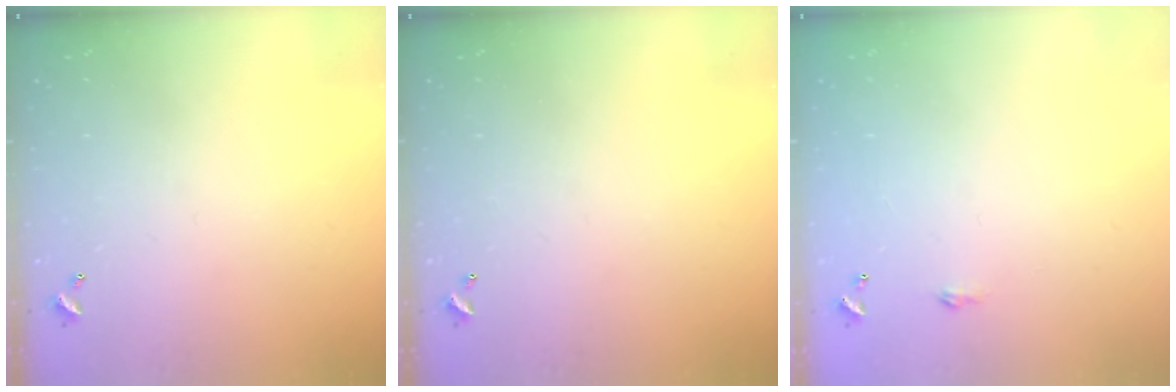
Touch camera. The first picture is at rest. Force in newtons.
{"total": 0.0}
{"total": 1.8, "press": 1.8, "slide": 0.3}